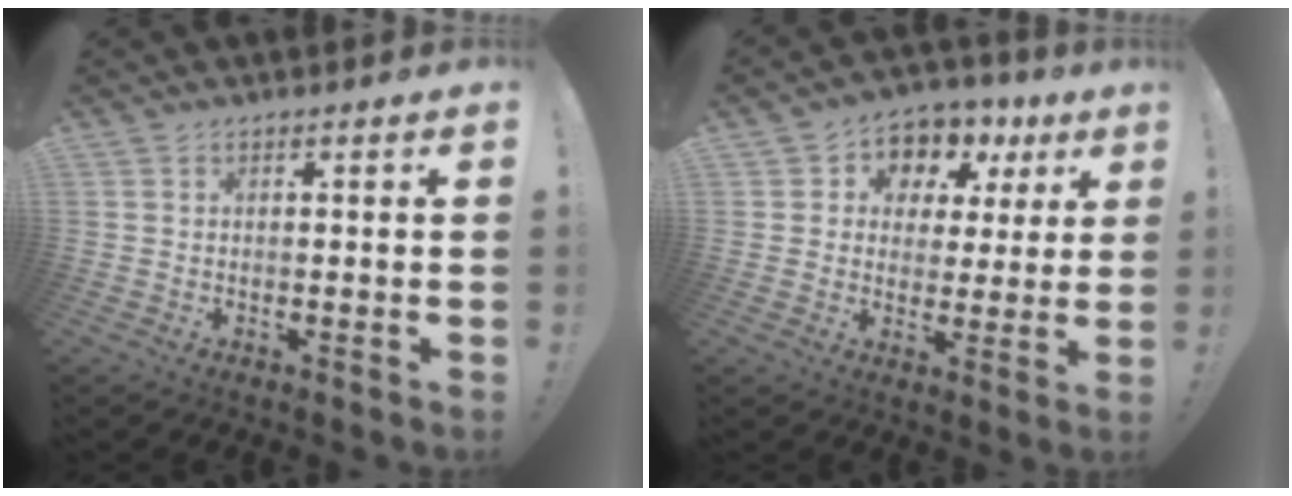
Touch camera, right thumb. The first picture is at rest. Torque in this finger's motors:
{"motor_torque": [0.51, 1.96, 0.25, -0.19, 0.00]}